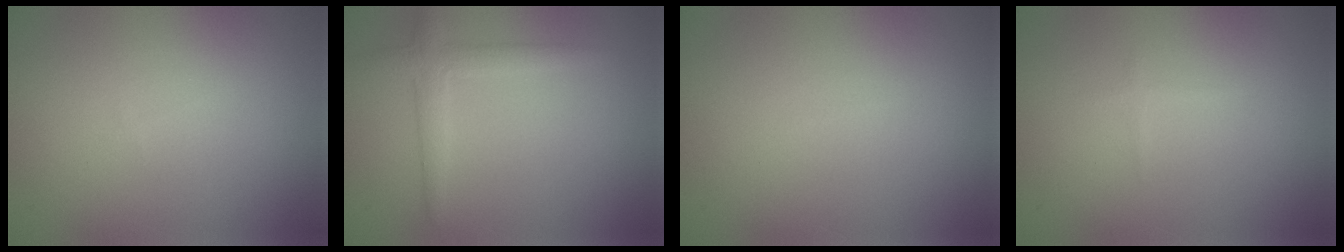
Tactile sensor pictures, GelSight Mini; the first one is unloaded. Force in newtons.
{"total": 2.3, "press": 2.3, "slide": 0.1}
{"total": 0.0}
{"total": 0.5, "press": 0.5, "slide": 0.0}